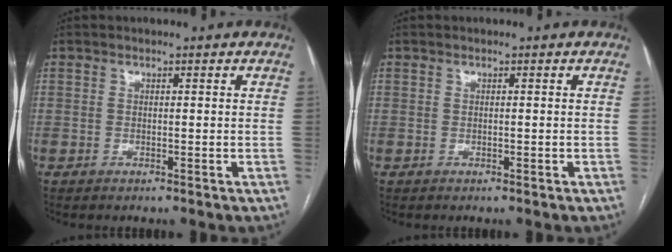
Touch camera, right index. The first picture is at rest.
{"total": 0.0}